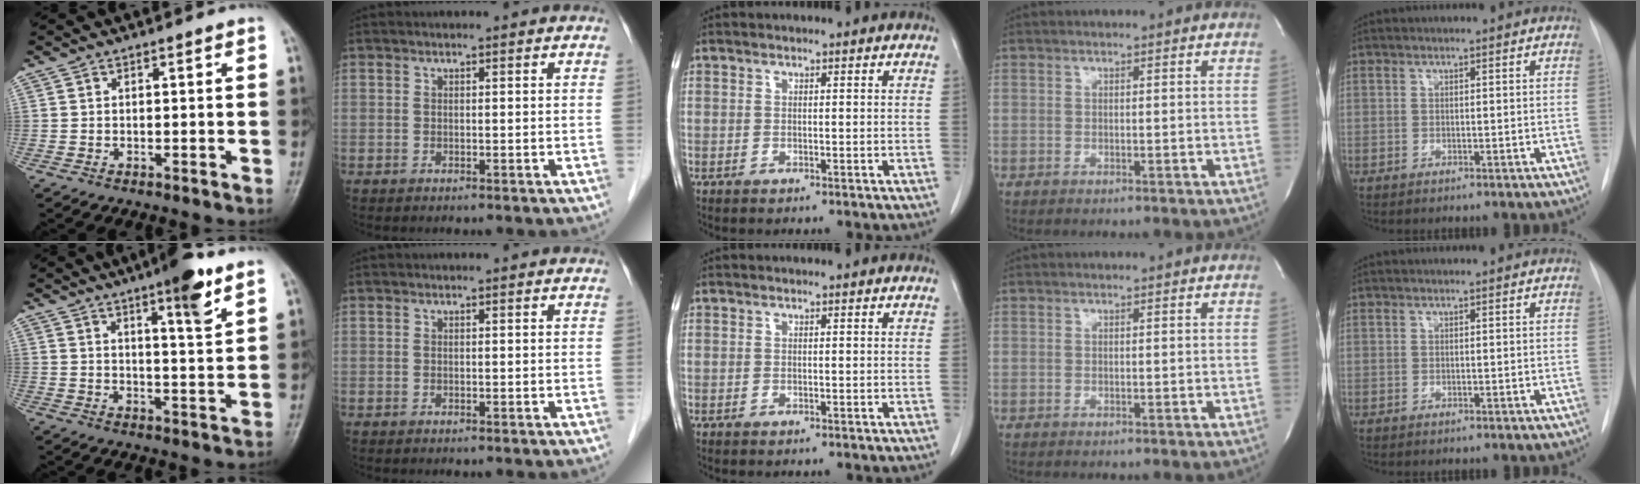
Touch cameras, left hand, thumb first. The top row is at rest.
{"thumb": {"total": 9.0, "force": [5.5, 1.3, 7.0], "torque": [-0.096, -0.032, 0.079]}}